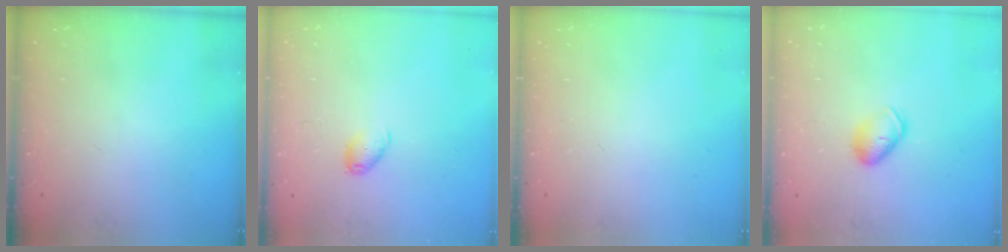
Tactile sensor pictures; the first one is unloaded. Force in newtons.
{"total": 5.8, "press": 5.8, "slide": 0.5}
{"total": 0.0}
{"total": 7.2, "press": 7.2, "slide": 0.8}